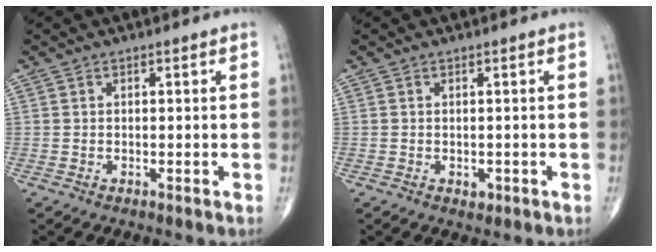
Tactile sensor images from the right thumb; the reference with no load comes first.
{"total": 1.3, "force": [-0.5, 1.0, 0.7], "torque": [-0.003, 0.002, -0.003]}